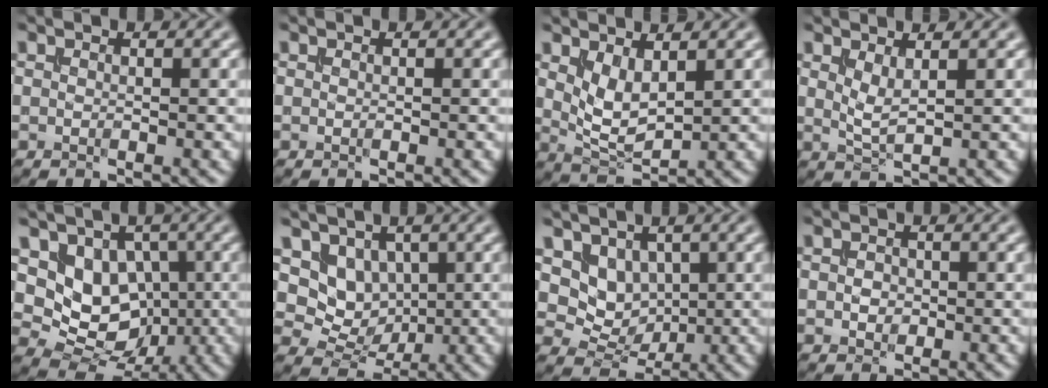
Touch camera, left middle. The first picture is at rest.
{"total": 0.0}
{"total": 3.2, "force": [1.3, 1.5, 2.5], "torque": [-0.060, -0.010, 0.031]}
{"total": 1.6, "force": [0.9, 0.3, 1.3], "torque": [-0.034, -0.006, 0.021]}
{"total": 6.7, "force": [0.8, 5.5, 3.8], "torque": [-0.060, -0.013, 0.004]}
{"total": 4.8, "force": [1.3, 3.9, 2.4], "torque": [-0.039, -0.014, 0.016]}
{"total": 4.3, "force": [1.3, 3.5, 2.2], "torque": [-0.039, -0.014, 0.020]}
{"total": 1.2, "force": [-0.1, 1.0, 0.6], "torque": [-0.013, 0.000, -0.004]}